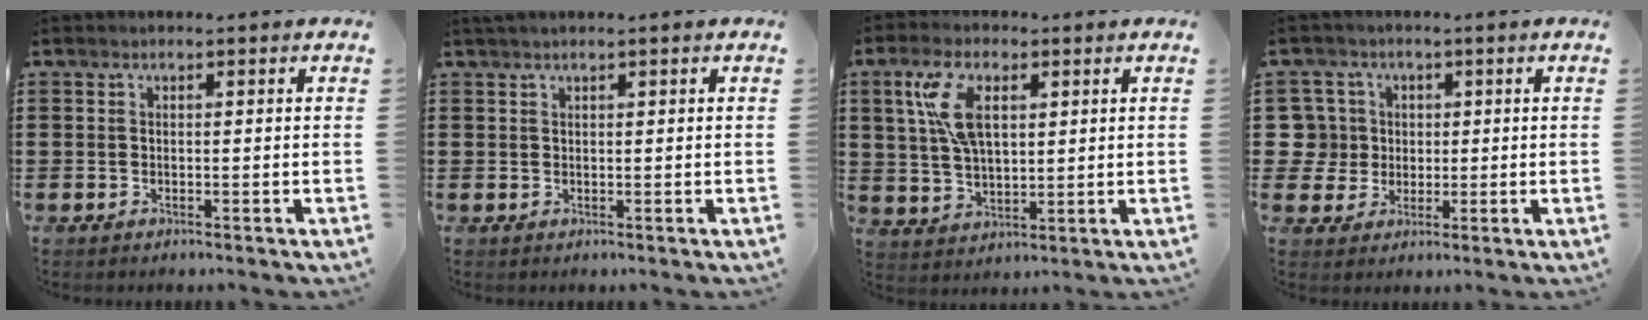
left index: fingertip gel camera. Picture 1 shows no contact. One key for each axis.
{"total": 0.7, "fx": 0.5, "fy": -0.1, "fz": 0.5, "tx": -0.009, "ty": -0.001, "tz": 0.010}
{"total": 8.5, "fx": 3.1, "fy": 4.3, "fz": 6.7, "tx": -0.159, "ty": 0.008, "tz": 0.050}
{"total": 5.8, "fx": 0.6, "fy": 5.7, "fz": 0.7, "tx": -0.056, "ty": 0.011, "tz": 0.008}